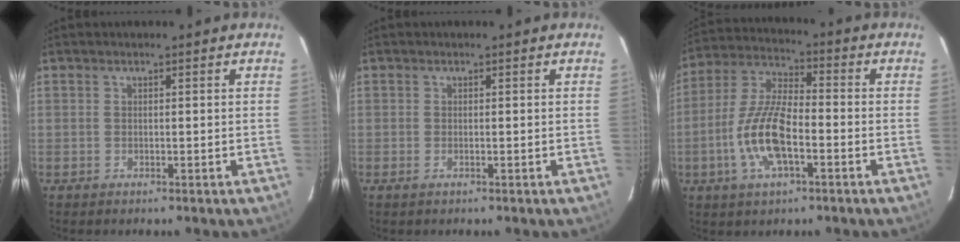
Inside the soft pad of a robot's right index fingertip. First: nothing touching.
{"total": 0.7, "force": [-0.4, 0.2, 0.5], "torque": [-0.012, -0.002, -0.007]}
{"total": 13.0, "force": [-4.1, 4.7, 11.4], "torque": [-0.243, 0.000, -0.082]}